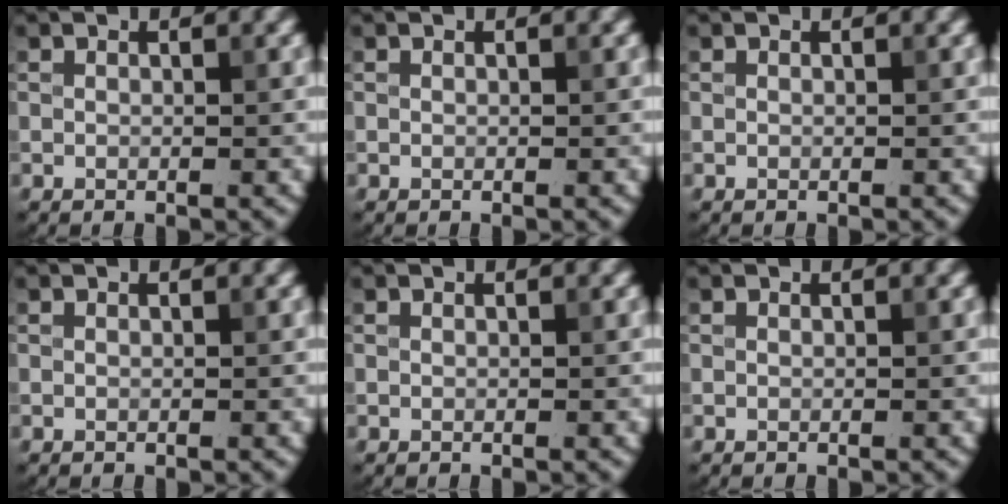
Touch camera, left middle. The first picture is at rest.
{"total": 0.0}
{"total": 0.0}
{"total": 0.0}
{"total": 0.0}
{"total": 0.0}